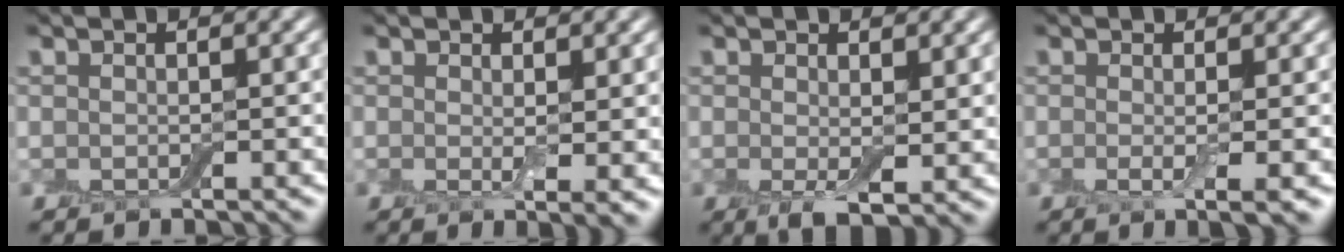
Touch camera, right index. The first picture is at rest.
{"total": 2.0, "force": [0.4, 0.4, 2.0], "torque": [-0.028, -0.012, 0.008]}
{"total": 3.2, "force": [0.0, 1.3, 3.0], "torque": [-0.054, -0.013, 0.000]}
{"total": 2.4, "force": [-0.3, 0.4, 2.3], "torque": [-0.036, -0.007, -0.005]}